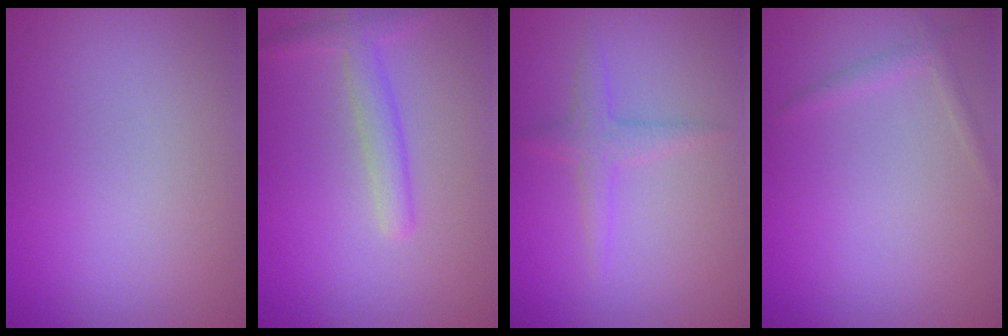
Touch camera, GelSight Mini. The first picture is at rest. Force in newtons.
{"total": 2.3, "press": 2.3, "slide": 0.0}
{"total": 1.7, "press": 1.7, "slide": 0.1}
{"total": 1.0, "press": 1.0, "slide": 0.1}